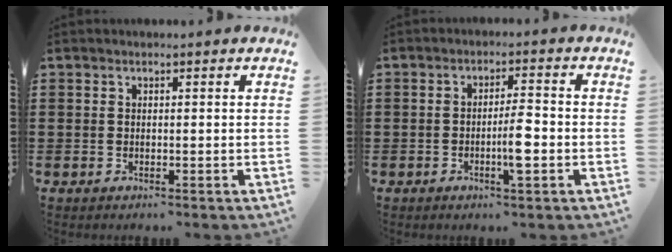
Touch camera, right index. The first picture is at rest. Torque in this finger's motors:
{"motor_torque": [0.64, 0.57, 0.07, 0.04]}